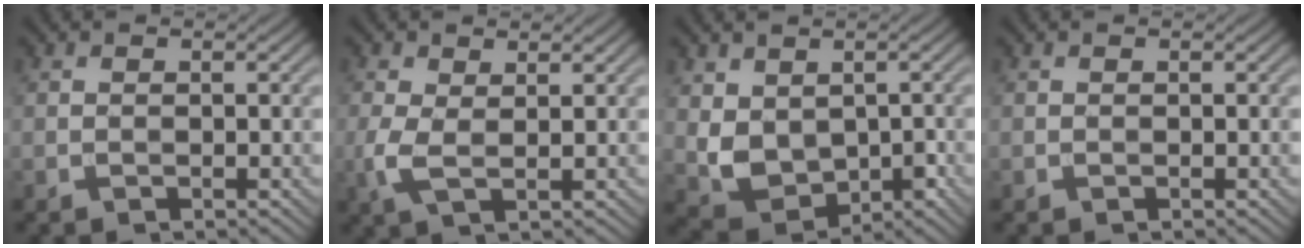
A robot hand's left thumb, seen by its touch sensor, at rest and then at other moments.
{"total": 3.7, "force": [0.5, 1.9, 3.1], "torque": [-0.089, 0.000, 0.008]}
{"total": 5.7, "force": [0.5, 4.3, 3.7], "torque": [-0.086, -0.018, 0.016]}
{"total": 0.0}